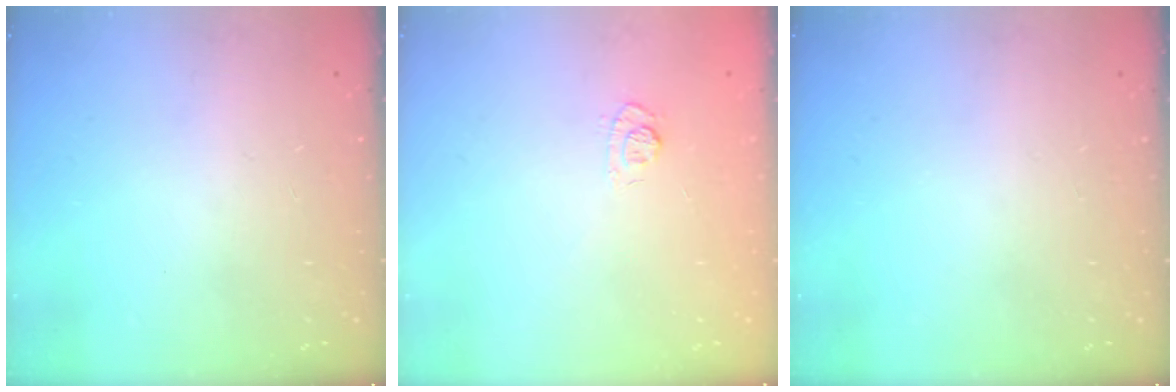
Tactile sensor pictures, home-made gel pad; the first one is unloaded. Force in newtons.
{"total": 4.6, "press": 4.4, "slide": 1.4}
{"total": 0.0}